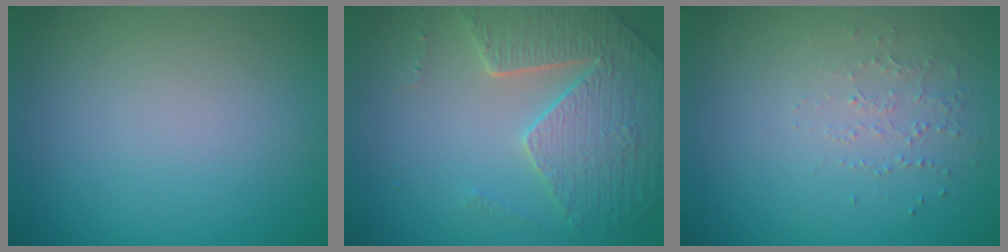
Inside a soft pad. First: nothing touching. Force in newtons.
{"total": 5.2, "press": 4.7, "slide": 2.3}
{"total": 1.0, "press": 0.6, "slide": 0.8}